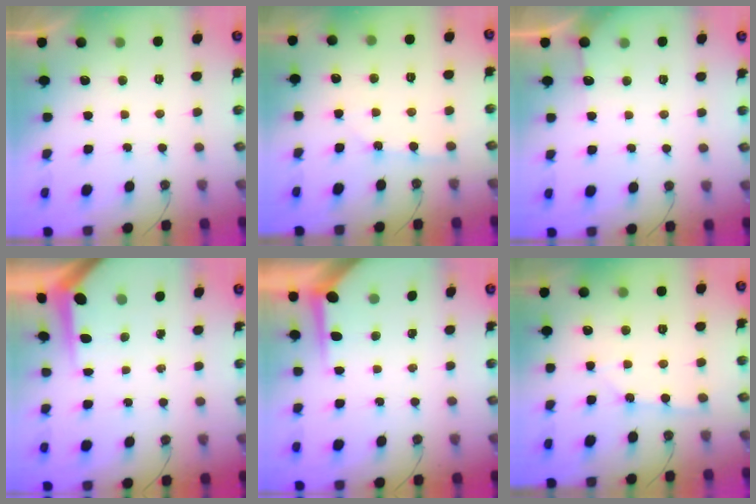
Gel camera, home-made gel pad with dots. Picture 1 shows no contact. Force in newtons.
{"total": 4.9, "press": 4.9, "slide": 0.6}
{"total": 3.4, "press": 3.4, "slide": 0.3}
{"total": 4.7, "press": 4.6, "slide": 0.4}
{"total": 4.8, "press": 4.8, "slide": 0.2}
{"total": 1.5, "press": 1.5, "slide": 0.2}